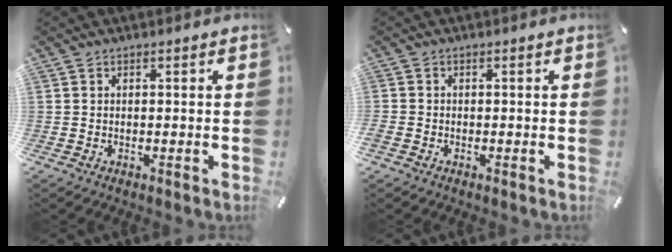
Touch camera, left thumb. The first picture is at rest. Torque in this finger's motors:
{"motor_torque": [0.03, 0.19, 0.42, 0.44, 0.05]}